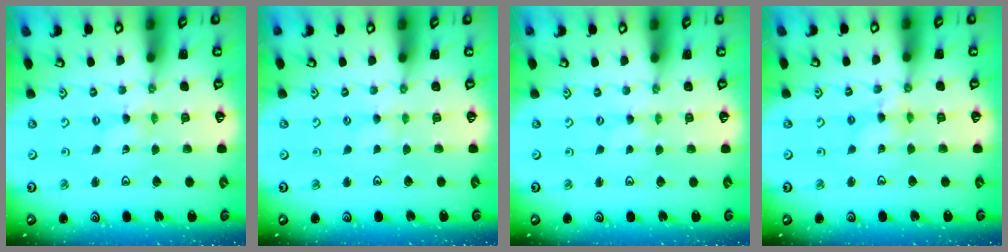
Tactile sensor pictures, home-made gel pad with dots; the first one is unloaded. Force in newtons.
{"total": 2.4, "press": 2.3, "slide": 0.3}
{"total": 0.0}
{"total": 5.0, "press": 4.9, "slide": 0.3}